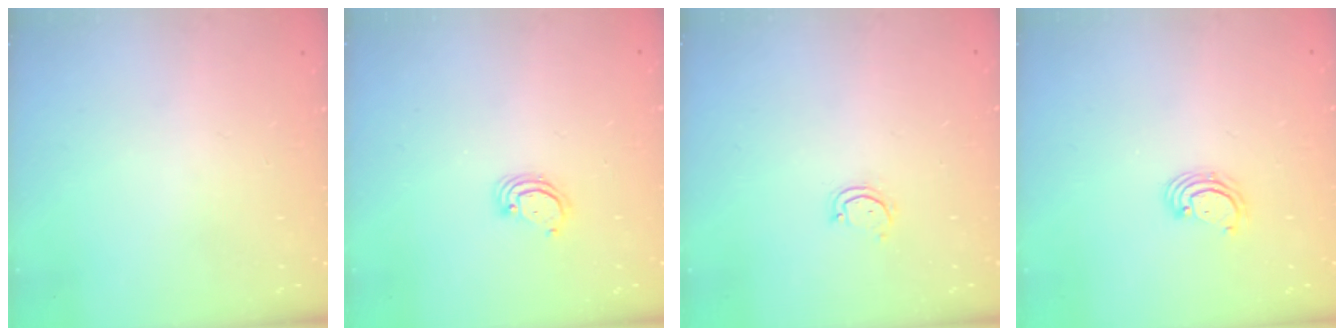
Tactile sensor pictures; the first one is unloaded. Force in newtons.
{"total": 3.2, "press": 3.2, "slide": 0.2}
{"total": 2.9, "press": 2.9, "slide": 0.3}
{"total": 2.4, "press": 2.4, "slide": 0.2}